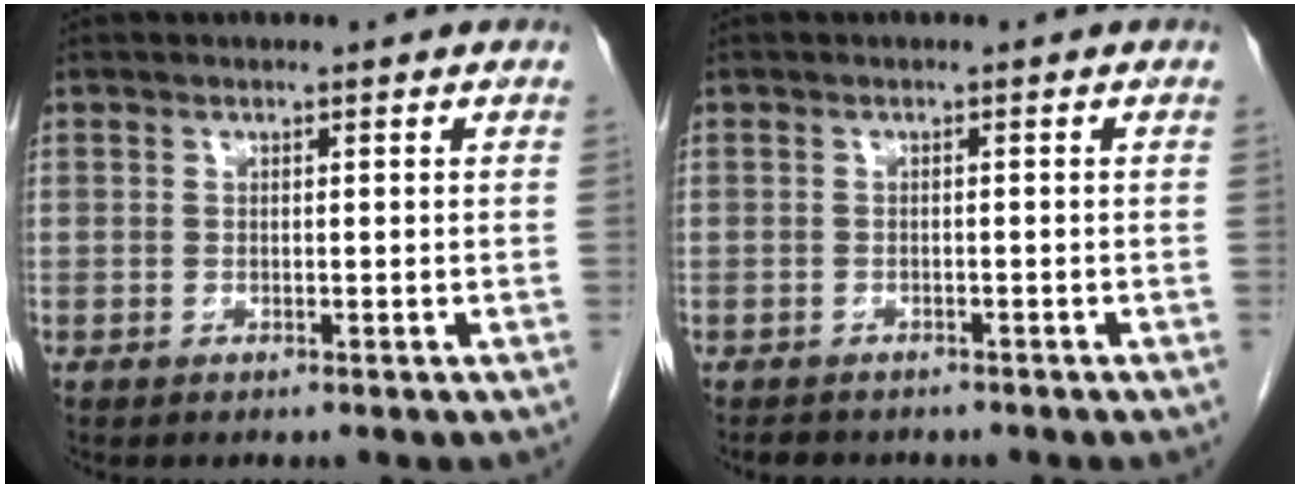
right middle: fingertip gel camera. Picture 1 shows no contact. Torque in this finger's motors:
{"motor_torque": [0.03, -0.02, -0.01, -0.01]}